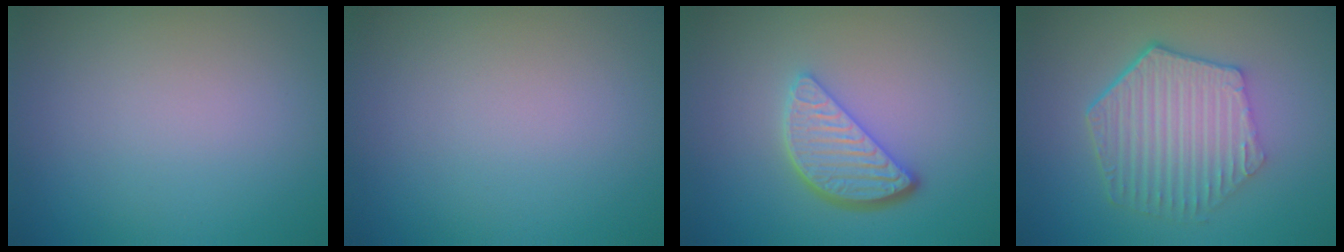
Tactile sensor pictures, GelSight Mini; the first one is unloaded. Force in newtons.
{"total": 0.0}
{"total": 3.9, "press": 3.2, "slide": 2.3}
{"total": 6.2, "press": 4.6, "slide": 4.2}